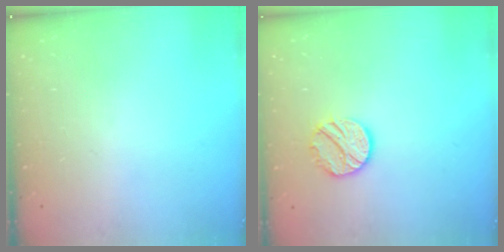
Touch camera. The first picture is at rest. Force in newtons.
{"total": 10.1, "press": 10.1, "slide": 0.4}